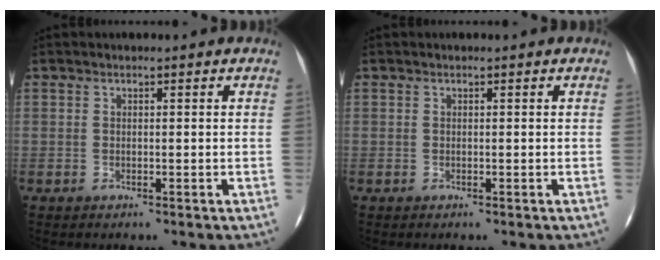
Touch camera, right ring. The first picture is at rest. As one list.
[{"total": 0.0}]